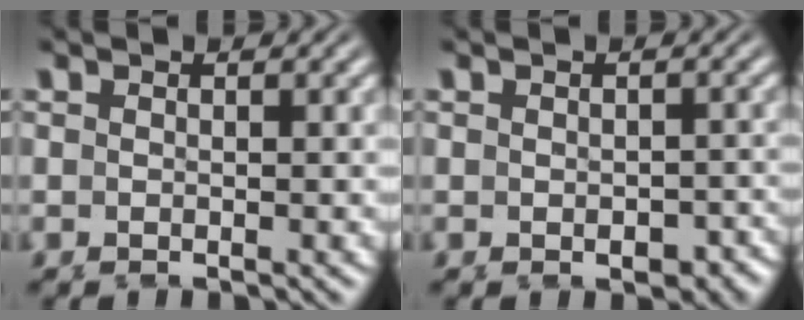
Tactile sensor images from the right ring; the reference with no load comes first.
{"total": 2.0, "force": [-1.5, 1.1, 0.6], "torque": [-0.004, -0.009, -0.019]}